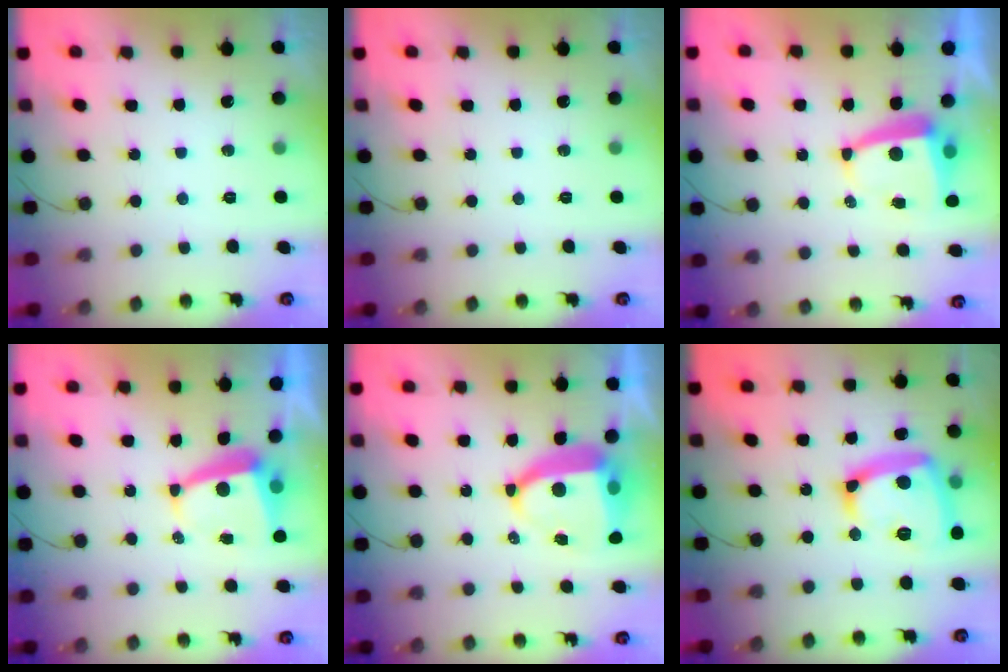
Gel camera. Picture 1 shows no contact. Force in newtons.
{"total": 0.0}
{"total": 5.5, "press": 5.5, "slide": 0.9}
{"total": 5.9, "press": 5.9, "slide": 0.3}
{"total": 10.2, "press": 10.1, "slide": 1.2}
{"total": 17.8, "press": 17.7, "slide": 1.6}